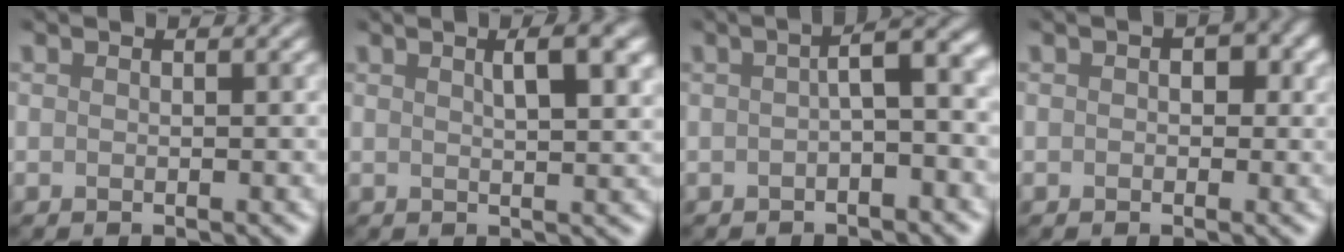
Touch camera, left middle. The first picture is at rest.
{"total": 4.0, "force": [1.4, 1.0, 3.6], "torque": [-0.036, 0.018, 0.015]}
{"total": 3.9, "force": [-0.7, 1.0, 3.7], "torque": [-0.051, 0.014, -0.019]}
{"total": 1.7, "force": [0.0, 1.4, 1.0], "torque": [0.009, 0.008, -0.009]}